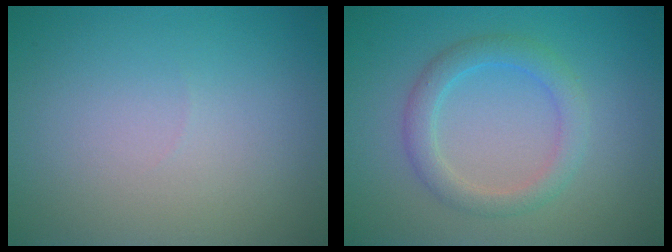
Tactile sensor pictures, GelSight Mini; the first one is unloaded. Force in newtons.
{"total": 2.9, "press": 2.9, "slide": 0.2}